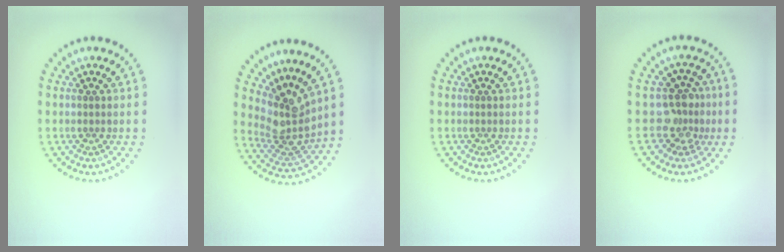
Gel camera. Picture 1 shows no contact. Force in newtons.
{"total": 4.3, "press": 3.1, "slide": 3.0}
{"total": 0.0}
{"total": 2.9, "press": 2.4, "slide": 1.6}